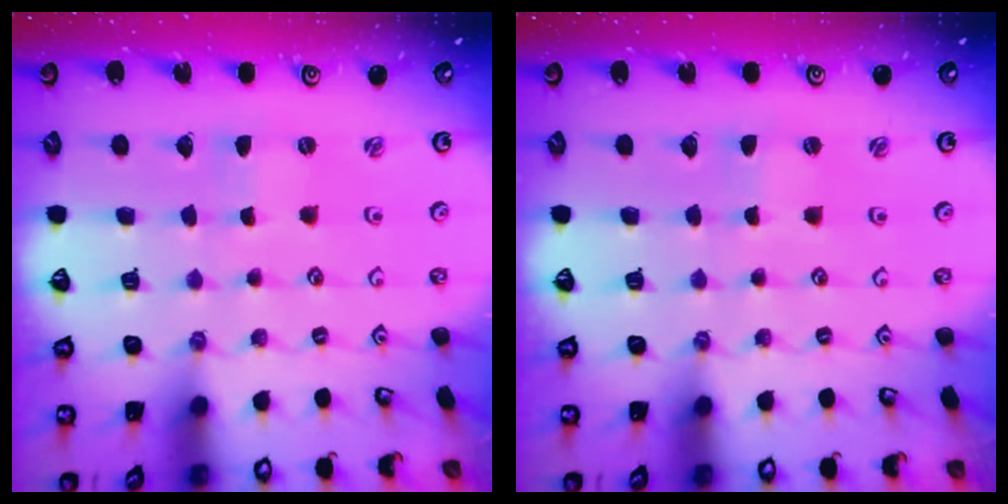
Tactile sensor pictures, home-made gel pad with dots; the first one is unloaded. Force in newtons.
{"total": 0.9, "press": 0.9, "slide": 0.2}